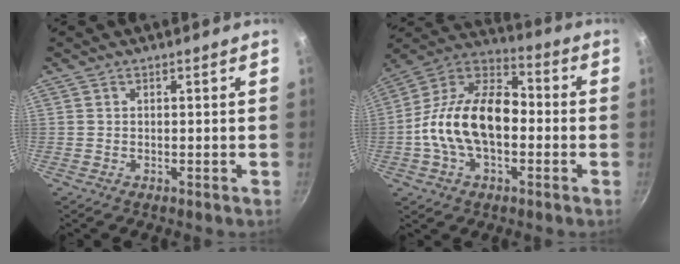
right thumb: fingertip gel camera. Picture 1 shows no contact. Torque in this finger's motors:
{"motor_torque": [2.57, 2.44, 1.82, -0.95, 0.21]}